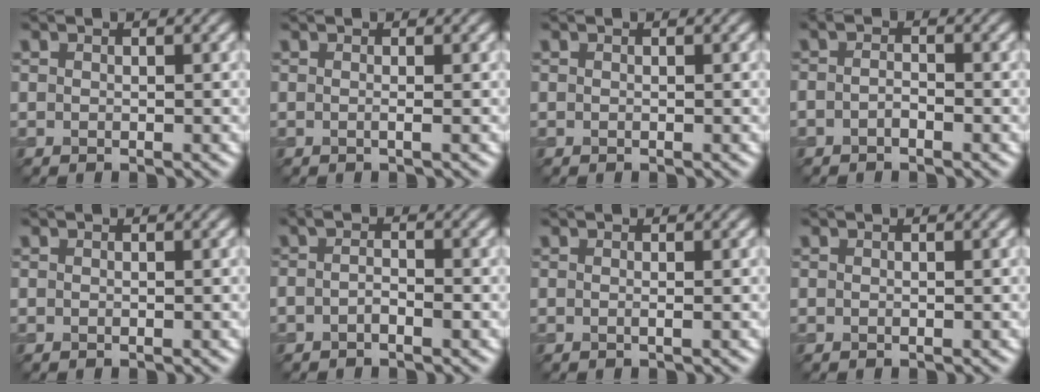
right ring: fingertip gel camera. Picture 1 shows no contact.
{"total": 1.1, "force": [-0.1, 0.4, 1.0], "torque": [-0.012, -0.006, -0.010]}
{"total": 0.0}
{"total": 1.1, "force": [-0.6, 0.4, 0.9], "torque": [-0.020, 0.000, -0.013]}
{"total": 0.0}
{"total": 1.4, "force": [-0.6, 0.4, 1.2], "torque": [-0.023, -0.002, -0.013]}
{"total": 0.7, "force": [-0.1, 0.2, 0.6], "torque": [-0.008, -0.003, -0.005]}
{"total": 0.0}